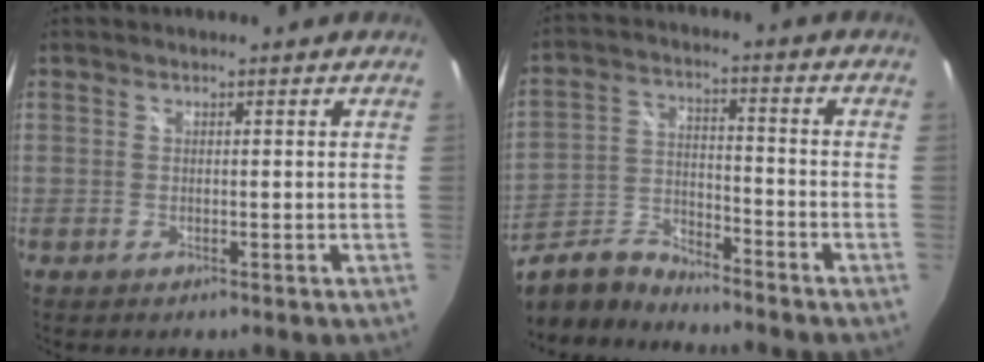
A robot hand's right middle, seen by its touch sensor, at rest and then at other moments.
{"total": 11.5, "force": [-10.5, 3.3, 3.4], "torque": [-0.083, 0.005, -0.200]}